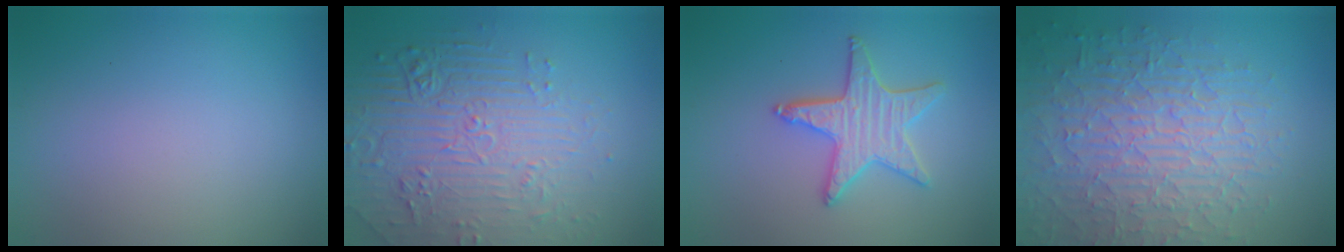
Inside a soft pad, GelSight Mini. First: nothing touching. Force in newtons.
{"total": 4.9, "press": 4.5, "slide": 2.0}
{"total": 3.7, "press": 3.6, "slide": 0.8}
{"total": 8.8, "press": 6.1, "slide": 6.3}